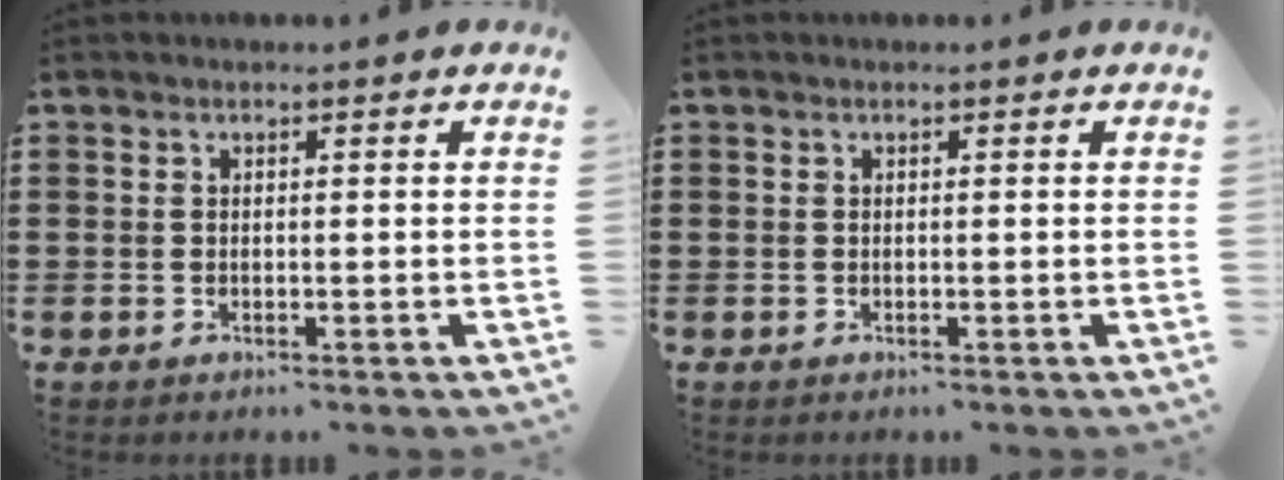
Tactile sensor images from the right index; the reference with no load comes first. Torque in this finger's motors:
{"motor_torque": [-0.05, 0.08, -0.03, -0.01]}